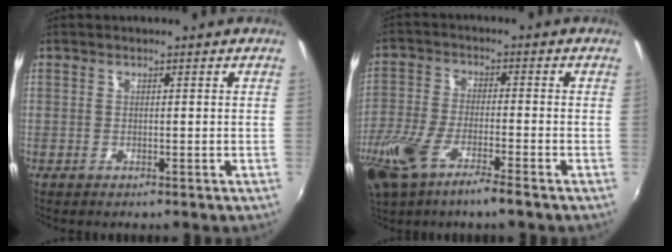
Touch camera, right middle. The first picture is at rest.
{"total": 13.3, "force": [-8.5, 3.2, 9.7], "torque": [-0.223, -0.040, -0.166]}